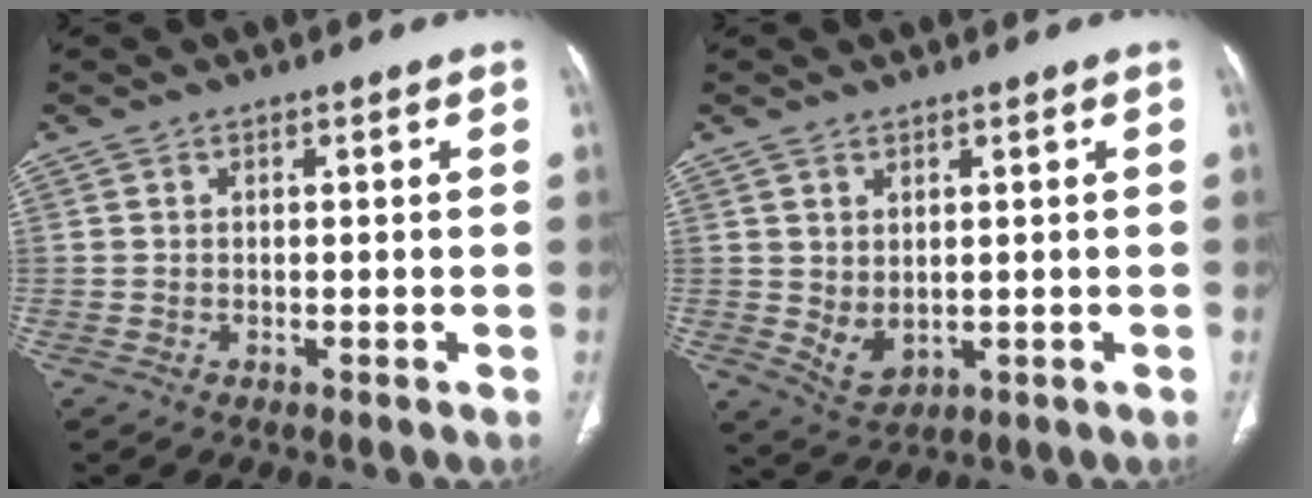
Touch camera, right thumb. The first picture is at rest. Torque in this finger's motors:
{"motor_torque": [-0.47, 0.43, -0.11, 0.15, 0.11]}